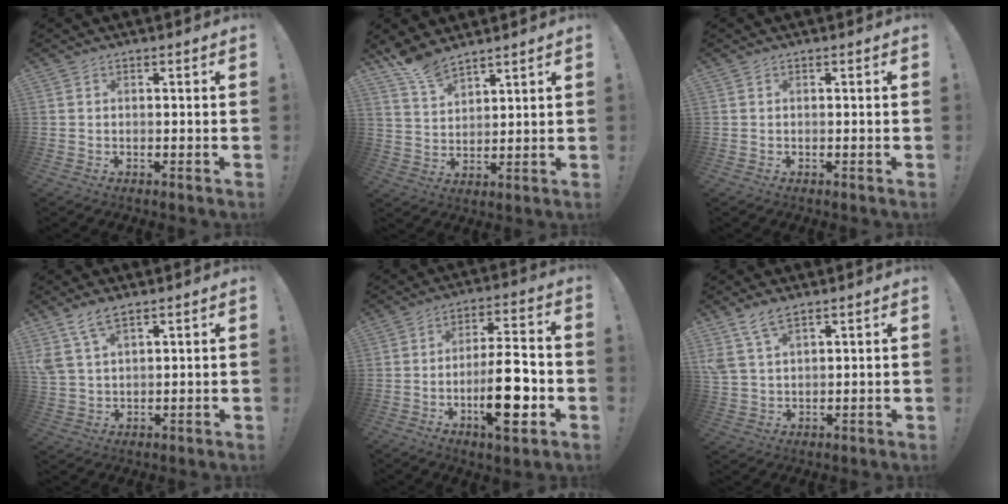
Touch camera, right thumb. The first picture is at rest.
{"total": 8.0, "force": [7.2, 2.5, 2.4], "torque": [-0.046, -0.048, 0.137]}
{"total": 0.0}
{"total": 6.9, "force": [4.8, 3.1, 3.9], "torque": [-0.069, -0.015, 0.093]}
{"total": 16.7, "force": [-4.8, 5.0, 15.2], "torque": [-0.239, 0.010, -0.078]}
{"total": 6.7, "force": [4.7, 2.9, 3.7], "torque": [-0.074, -0.014, 0.092]}